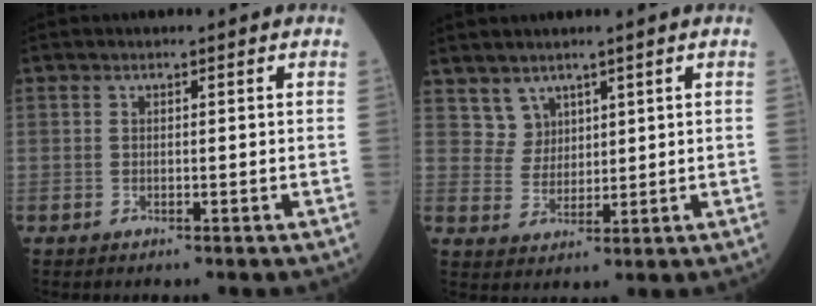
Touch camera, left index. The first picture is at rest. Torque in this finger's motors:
{"motor_torque": [-0.17, -0.02, -0.01, -0.03]}